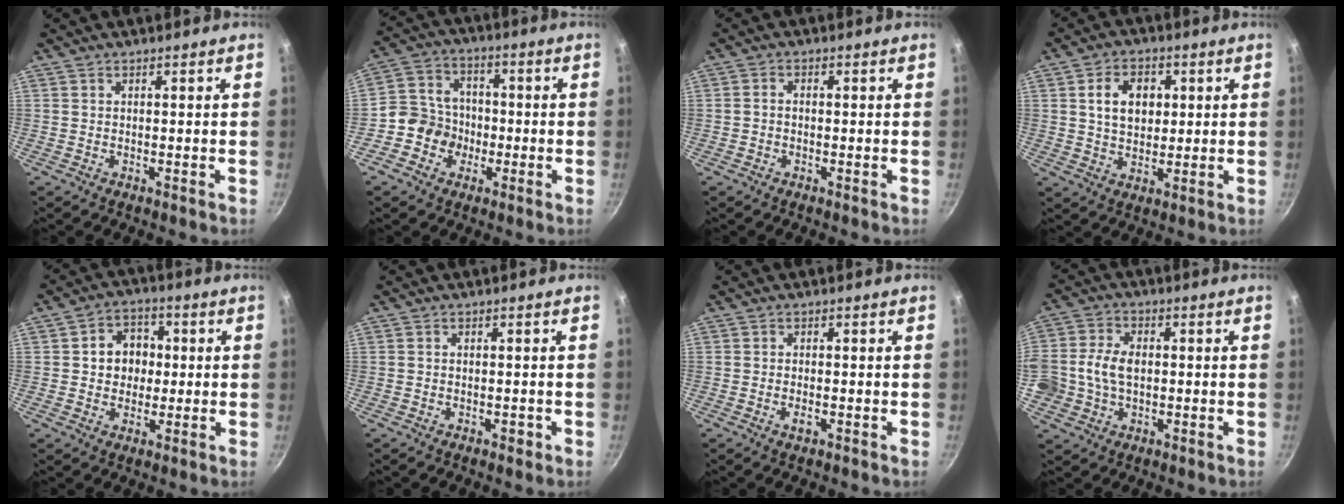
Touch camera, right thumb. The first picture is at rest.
{"total": 8.7, "force": [-2.7, 7.8, 2.8], "torque": [-0.010, 0.033, -0.067]}
{"total": 1.3, "force": [-0.4, 1.0, 0.8], "torque": [-0.016, 0.009, -0.009]}
{"total": 8.5, "force": [1.9, 6.1, 5.6], "torque": [-0.072, -0.001, 0.031]}
{"total": 8.1, "force": [0.6, 6.9, 4.3], "torque": [-0.025, 0.009, 0.002]}
{"total": 1.2, "force": [-0.6, 0.7, 0.8], "torque": [-0.010, 0.004, -0.007]}
{"total": 1.7, "force": [-0.7, 0.7, 1.4], "torque": [-0.031, 0.001, -0.014]}
{"total": 9.8, "force": [-0.3, 7.3, 6.5], "torque": [-0.121, 0.016, -0.014]}